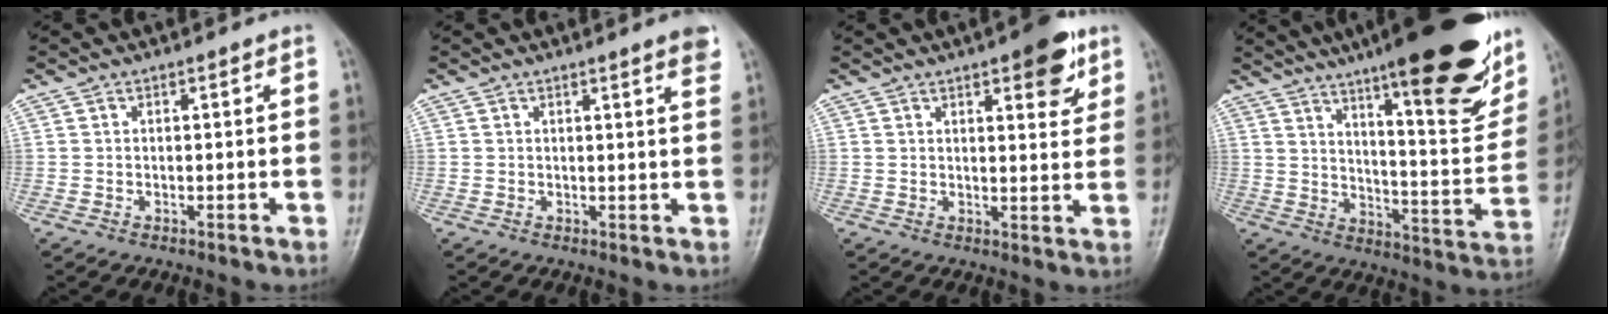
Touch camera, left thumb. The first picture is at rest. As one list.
[{"total": 3.2, "force": [2.2, 0.2, 2.3], "torque": [-0.025, -0.008, 0.023]}, {"total": 8.1, "force": [4.5, 3.0, 6.0], "torque": [-0.057, -0.019, 0.053]}, {"total": 27.7, "force": [17.5, 6.6, 20.4], "torque": [-0.257, -0.064, 0.252]}]